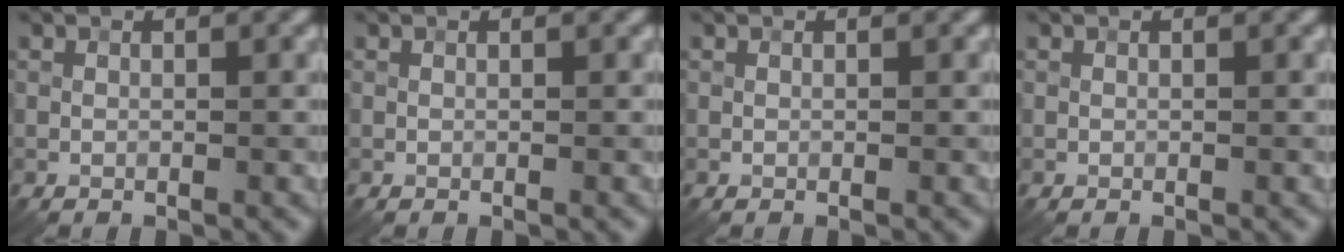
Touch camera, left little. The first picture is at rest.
{"total": 0.0}
{"total": 0.0}
{"total": 0.0}